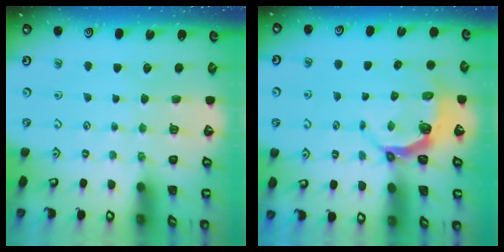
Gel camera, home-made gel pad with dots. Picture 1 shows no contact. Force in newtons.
{"total": 4.7, "press": 3.6, "slide": 3.0}